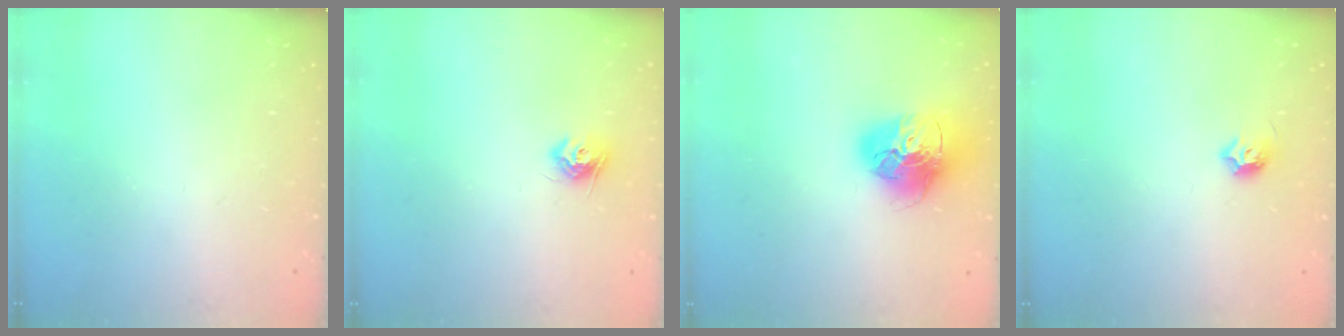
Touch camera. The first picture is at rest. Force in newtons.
{"total": 8.1, "press": 8.1, "slide": 0.2}
{"total": 18.4, "press": 18.3, "slide": 1.8}
{"total": 5.9, "press": 5.8, "slide": 0.9}